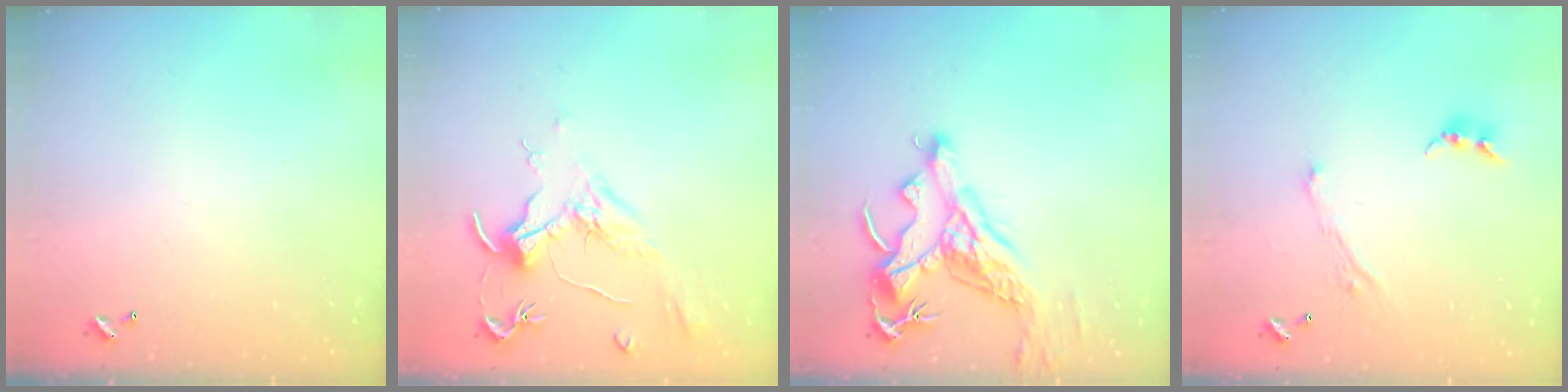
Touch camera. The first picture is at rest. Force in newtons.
{"total": 1.9, "press": 1.7, "slide": 0.9}
{"total": 8.1, "press": 8.0, "slide": 1.4}
{"total": 2.8, "press": 2.8, "slide": 0.1}